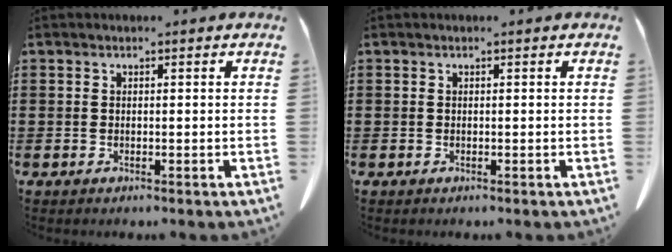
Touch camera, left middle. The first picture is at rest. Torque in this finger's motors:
{"motor_torque": [0.00, 0.00, 0.00, 0.00]}